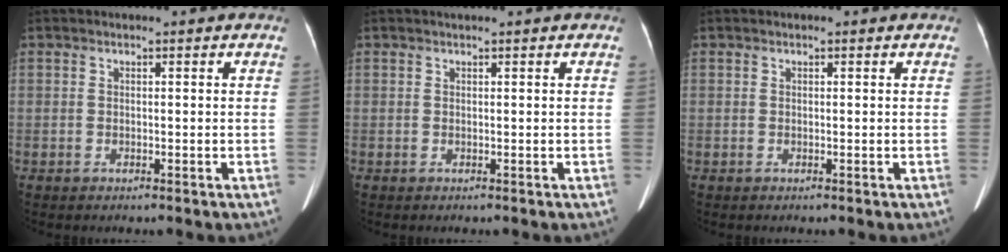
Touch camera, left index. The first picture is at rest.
{"total": 0.7, "force": [0.6, 0.0, 0.4], "torque": [-0.007, 0.011, 0.011]}
{"total": 0.0}